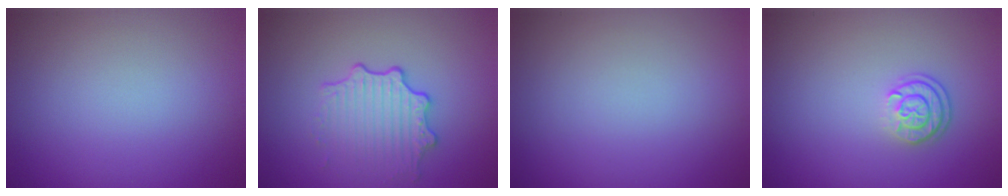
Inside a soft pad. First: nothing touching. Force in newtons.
{"total": 3.2, "press": 2.7, "slide": 1.8}
{"total": 0.0}
{"total": 2.4, "press": 1.9, "slide": 1.5}